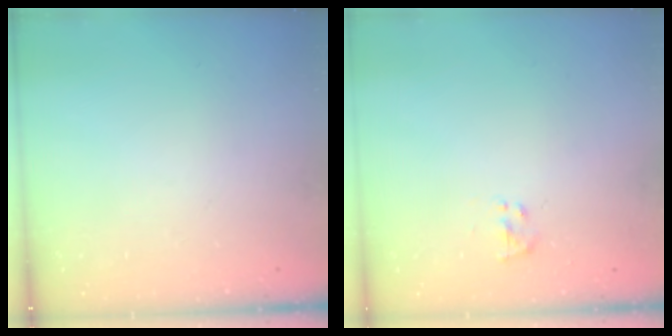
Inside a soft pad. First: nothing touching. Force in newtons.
{"total": 1.5, "press": 1.3, "slide": 0.7}